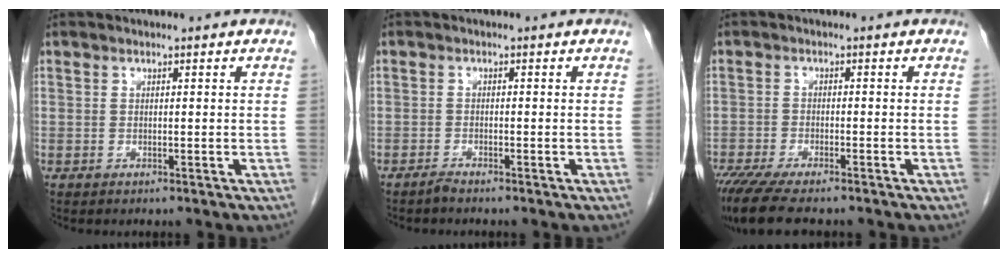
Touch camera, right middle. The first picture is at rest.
{"total": 1.1, "force": [-1.0, -0.1, 0.4], "torque": [-0.009, -0.001, -0.021]}
{"total": 8.9, "force": [-7.2, 1.5, 5.0], "torque": [-0.082, -0.019, -0.117]}